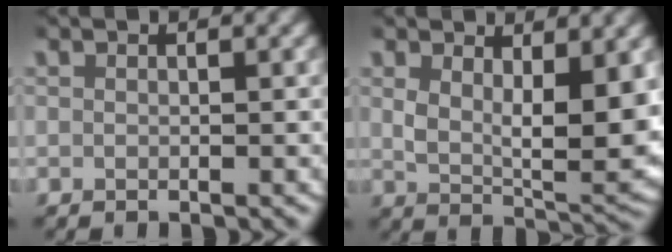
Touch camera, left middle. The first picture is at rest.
{"total": 6.3, "force": [2.0, 2.9, 5.2], "torque": [-0.087, -0.020, 0.038]}